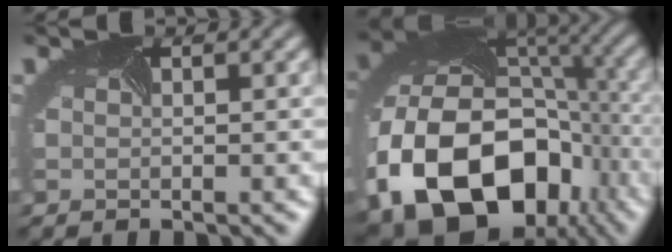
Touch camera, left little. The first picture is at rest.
{"total": 18.2, "force": [-6.7, 12.9, 11.0], "torque": [-0.228, -0.042, -0.102]}